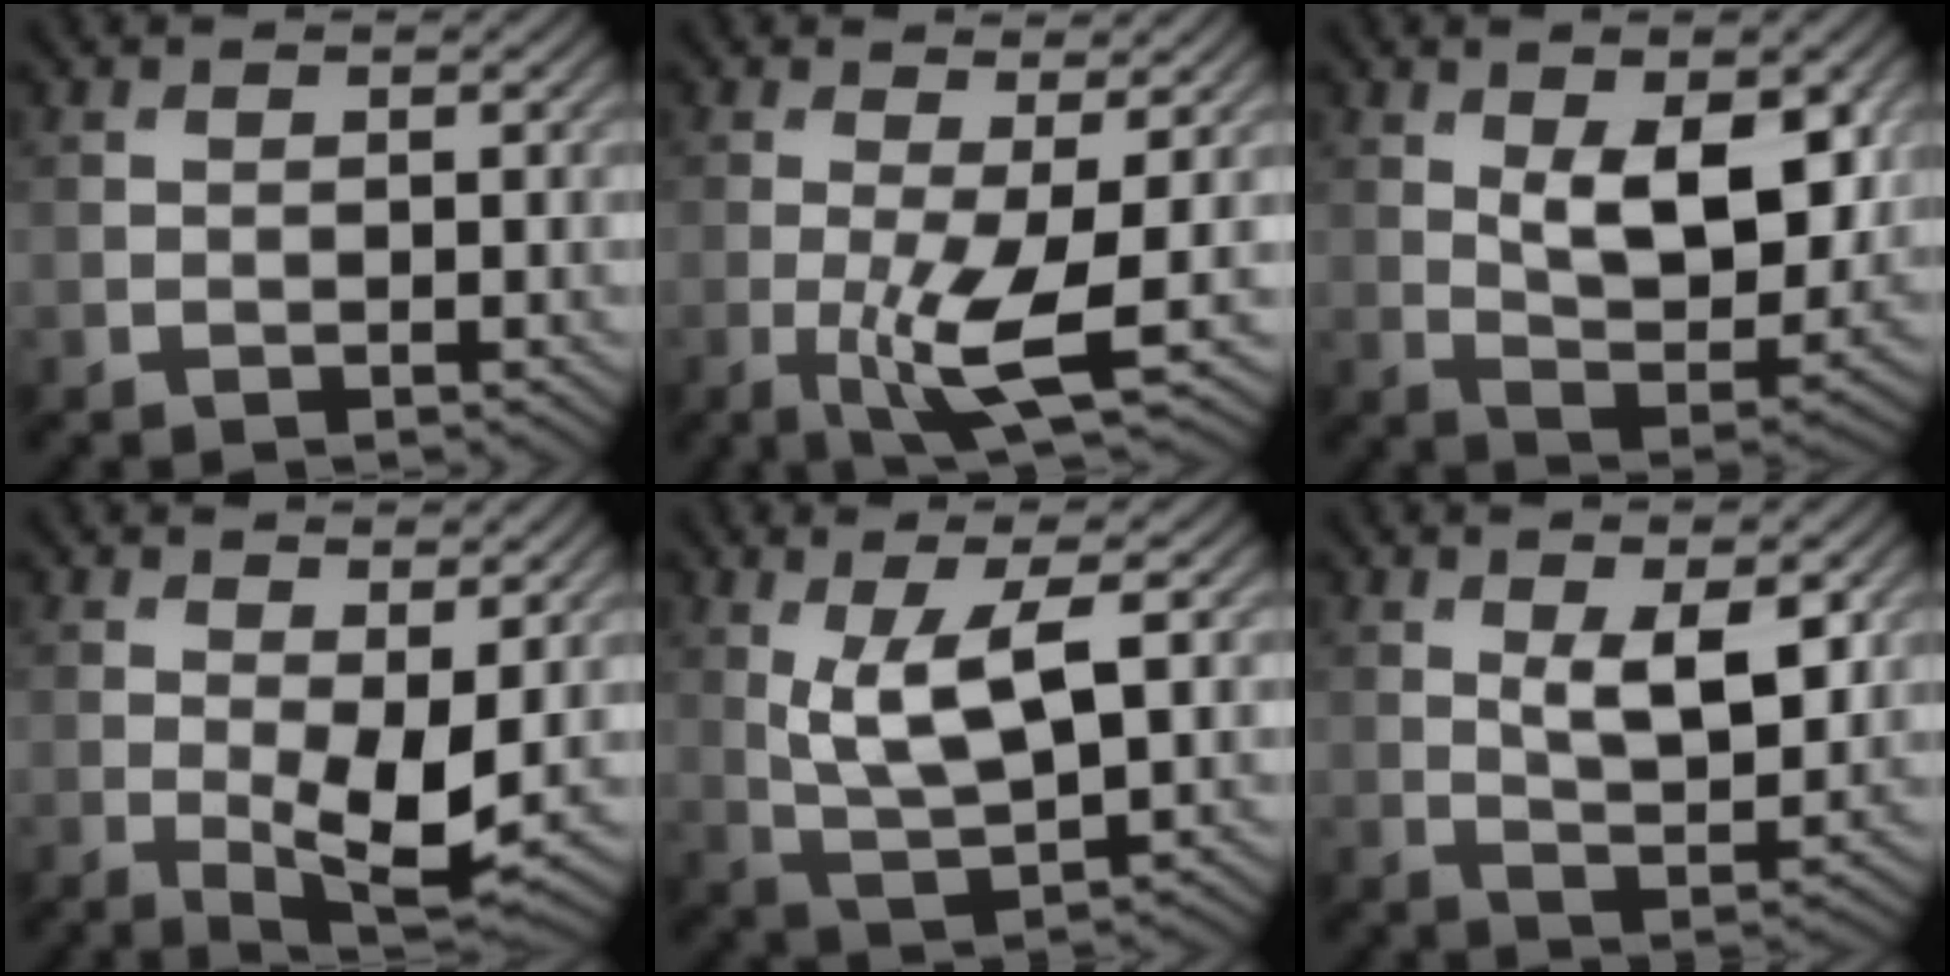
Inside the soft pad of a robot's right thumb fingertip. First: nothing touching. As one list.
[{"total": 5.9, "force": [-0.9, 1.1, 5.7], "torque": [-0.114, -0.008, -0.018]}, {"total": 11.0, "force": [3.2, 5.1, 9.2], "torque": [-0.158, -0.014, 0.058]}, {"total": 6.1, "force": [0.0, 2.3, 5.6], "torque": [-0.107, -0.014, 0.006]}, {"total": 7.8, "force": [1.8, 2.3, 7.2], "torque": [-0.149, 0.001, 0.039]}, {"total": 6.3, "force": [2.0, 2.3, 5.5], "torque": [-0.099, -0.006, 0.039]}]